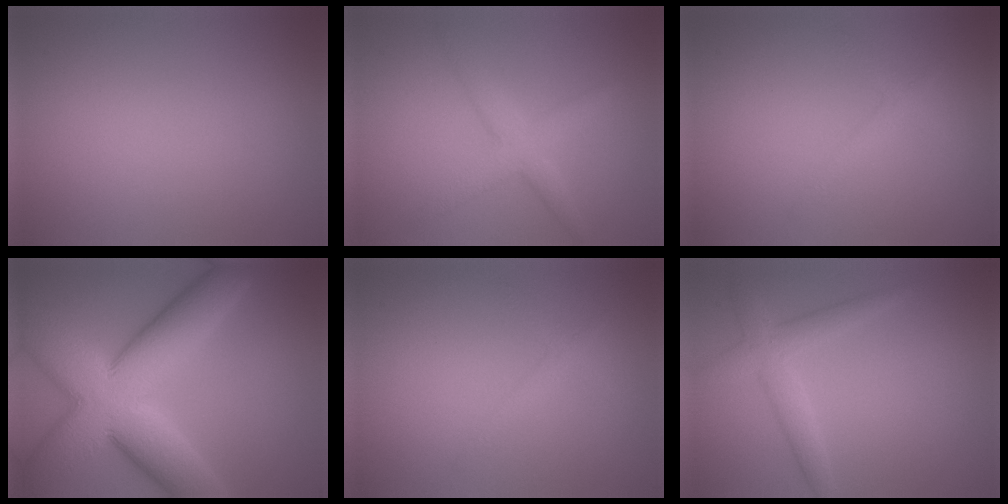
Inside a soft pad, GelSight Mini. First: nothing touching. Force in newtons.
{"total": 3.0, "press": 3.0, "slide": 0.2}
{"total": 1.4, "press": 1.4, "slide": 0.0}
{"total": 13.0, "press": 13.0, "slide": 0.8}
{"total": 1.4, "press": 1.4, "slide": 0.0}
{"total": 2.8, "press": 2.8, "slide": 0.0}